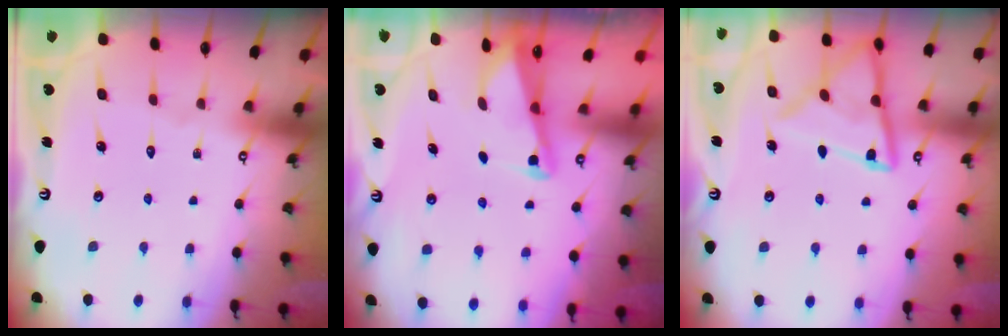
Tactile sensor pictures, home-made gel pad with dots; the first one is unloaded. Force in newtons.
{"total": 3.4, "press": 3.3, "slide": 0.3}
{"total": 13.9, "press": 13.9, "slide": 1.4}